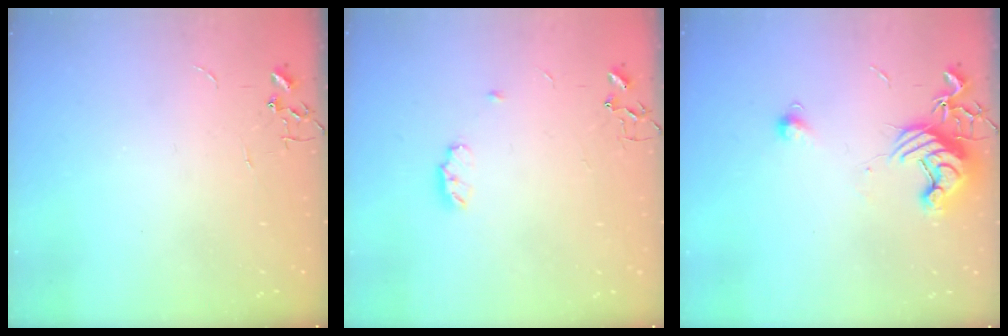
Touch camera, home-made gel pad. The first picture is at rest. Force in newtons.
{"total": 5.9, "press": 5.8, "slide": 0.6}
{"total": 11.4, "press": 11.4, "slide": 0.8}